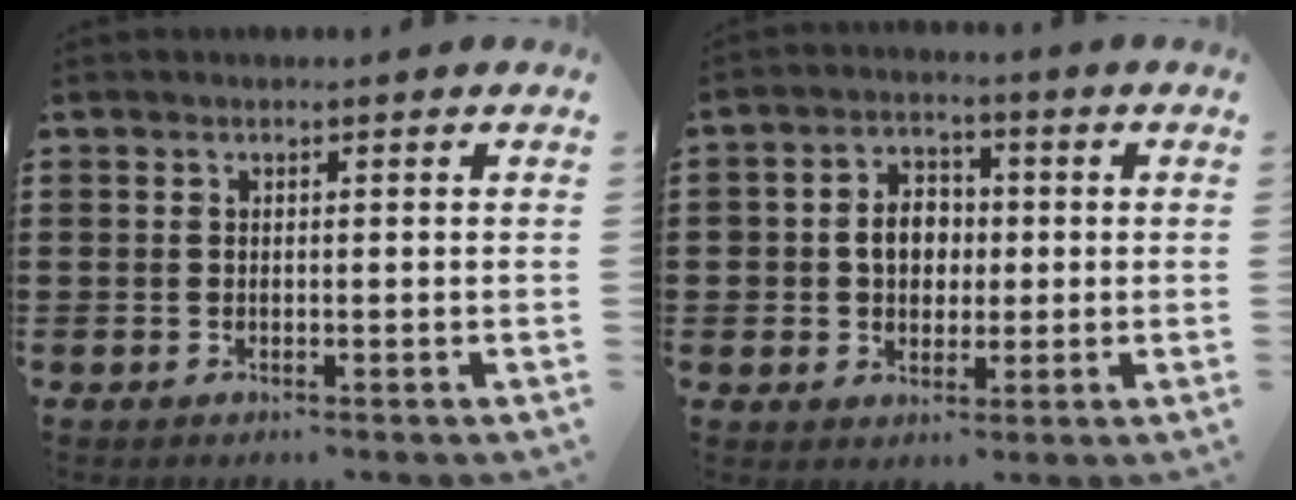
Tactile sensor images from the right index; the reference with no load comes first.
{"total": 5.2, "force": [-0.1, 4.4, 2.7], "torque": [-0.058, 0.011, -0.007]}